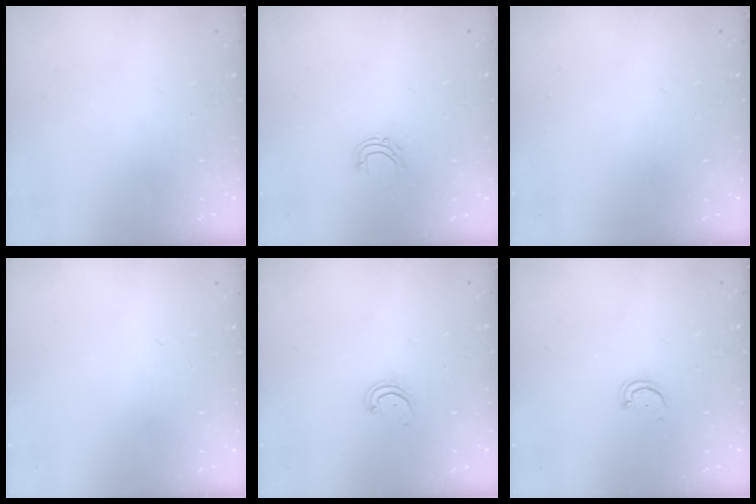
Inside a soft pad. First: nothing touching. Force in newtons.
{"total": 5.2, "press": 5.2, "slide": 0.4}
{"total": 0.0}
{"total": 0.0}
{"total": 2.5, "press": 2.5, "slide": 0.2}
{"total": 2.2, "press": 2.1, "slide": 0.4}